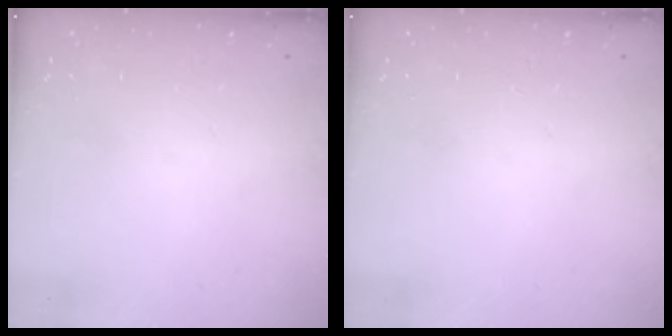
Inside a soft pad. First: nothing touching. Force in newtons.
{"total": 0.0}